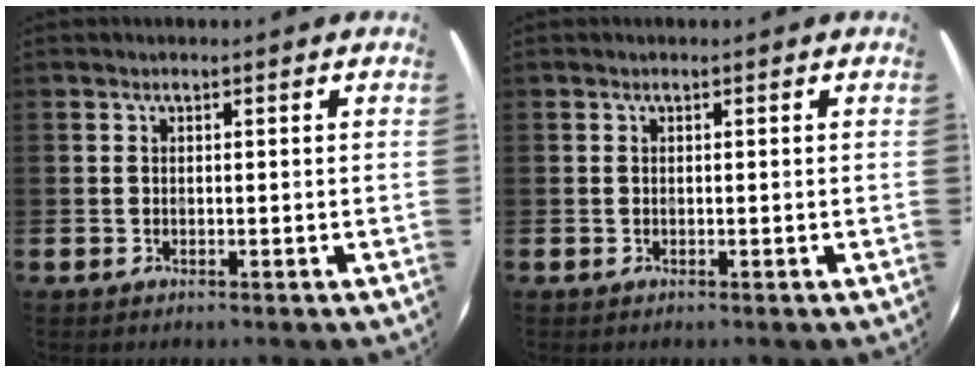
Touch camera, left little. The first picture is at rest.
{"total": 0.0}